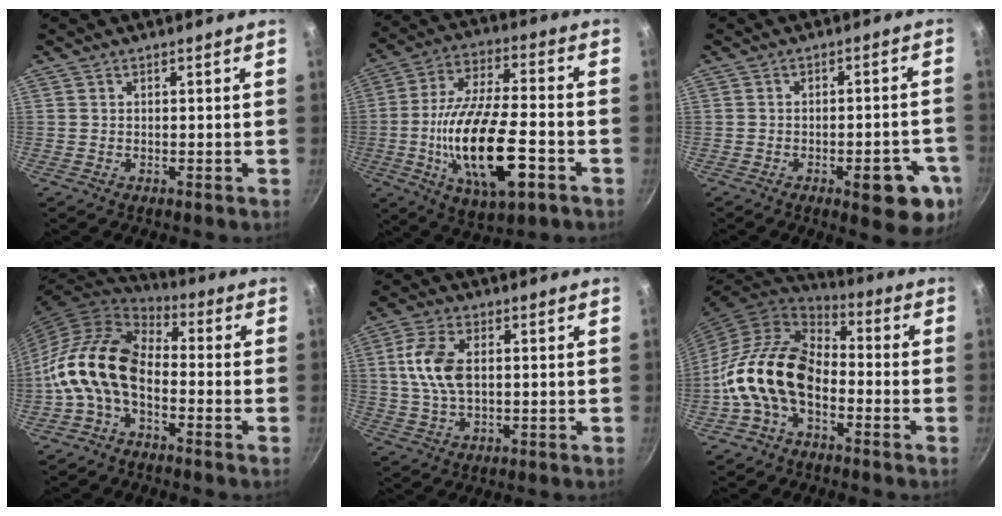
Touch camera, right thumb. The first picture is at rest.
{"total": 20.4, "force": [-5.9, 7.8, 17.9], "torque": [-0.327, 0.020, -0.105]}
{"total": 11.1, "force": [-4.4, 4.0, 9.4], "torque": [-0.083, 0.017, -0.049]}
{"total": 14.2, "force": [-3.9, 8.6, 10.6], "torque": [-0.183, 0.047, -0.099]}
{"total": 9.0, "force": [1.2, 5.1, 7.4], "torque": [-0.145, 0.010, 0.020]}
{"total": 16.0, "force": [-4.5, 10.2, 11.4], "torque": [-0.186, 0.052, -0.106]}